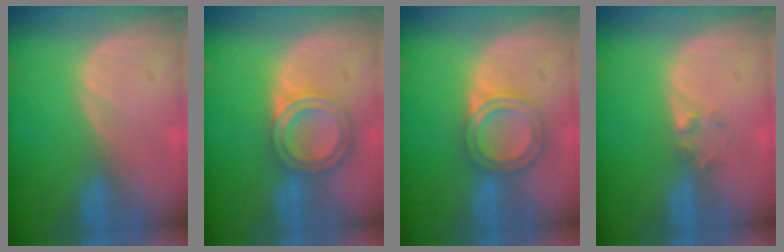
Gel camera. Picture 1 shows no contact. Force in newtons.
{"total": 6.6, "press": 5.8, "slide": 3.1}
{"total": 5.9, "press": 5.4, "slide": 2.4}
{"total": 1.4, "press": 1.2, "slide": 0.7}